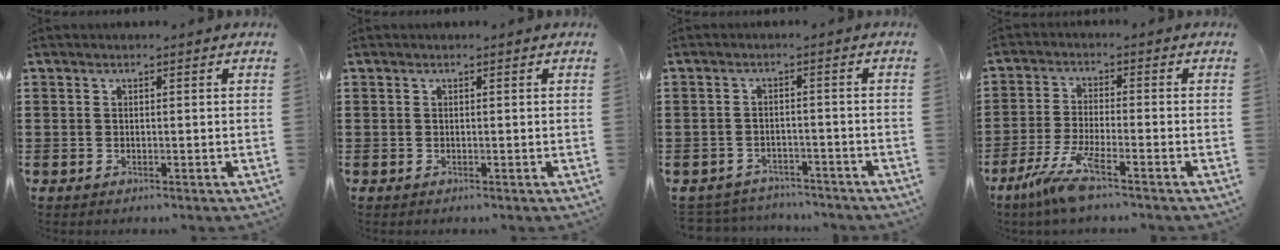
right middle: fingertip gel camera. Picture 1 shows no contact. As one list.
[{"total": 0.0}, {"total": 2.9, "force": [-2.8, 0.5, -0.3], "torque": [-0.004, -0.001, -0.063]}, {"total": 6.6, "force": [-4.4, 0.3, 4.9], "torque": [-0.118, -0.021, -0.087]}]